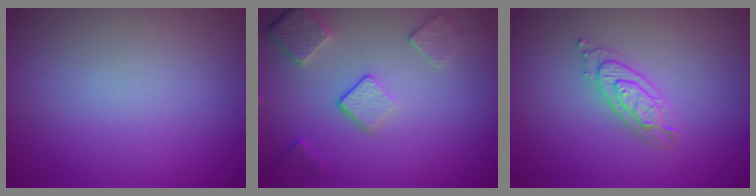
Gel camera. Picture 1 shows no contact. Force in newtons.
{"total": 3.6, "press": 2.9, "slide": 2.2}
{"total": 2.3, "press": 2.3, "slide": 0.4}